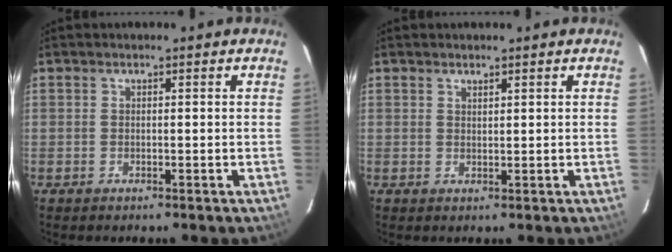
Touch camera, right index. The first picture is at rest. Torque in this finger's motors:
{"motor_torque": [-0.26, 0.20, -0.05, 0.00]}